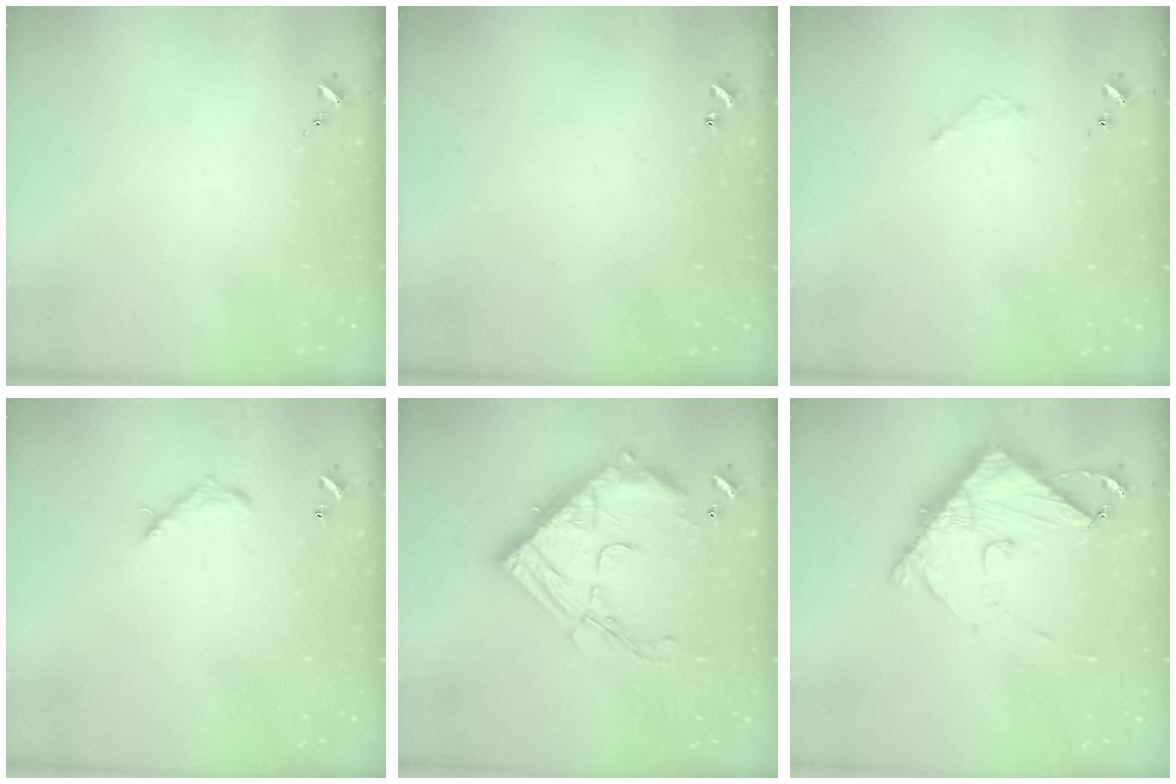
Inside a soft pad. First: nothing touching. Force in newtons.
{"total": 1.0, "press": 1.0, "slide": 0.2}
{"total": 2.0, "press": 2.0, "slide": 0.3}
{"total": 5.8, "press": 5.8, "slide": 0.3}
{"total": 23.7, "press": 23.6, "slide": 2.2}
{"total": 13.5, "press": 13.4, "slide": 1.5}